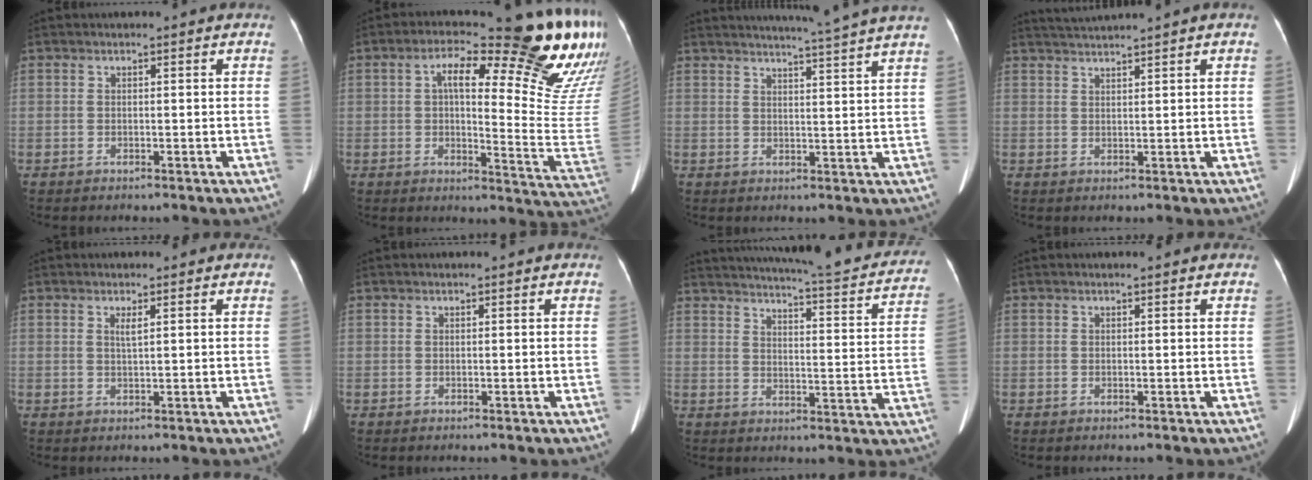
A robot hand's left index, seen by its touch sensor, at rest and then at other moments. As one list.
[{"total": 23.9, "force": [13.0, 4.2, 19.6], "torque": [-0.215, -0.002, 0.161]}, {"total": 11.5, "force": [10.3, -2.4, 4.4], "torque": [-0.067, -0.026, 0.123]}, {"total": 3.9, "force": [3.4, -1.4, 1.2], "torque": [-0.023, 0.012, 0.067]}, {"total": 1.4, "force": [0.8, 0.1, 1.2], "torque": [-0.023, 0.001, 0.015]}, {"total": 0.9, "force": [0.9, 0.0, 0.3], "torque": [-0.007, 0.008, 0.014]}, {"total": 25.4, "force": [22.8, 3.0, 11.0], "torque": [-0.155, -0.046, 0.267]}, {"total": 1.5, "force": [1.3, 0.0, 0.6], "torque": [-0.009, 0.009, 0.018]}]